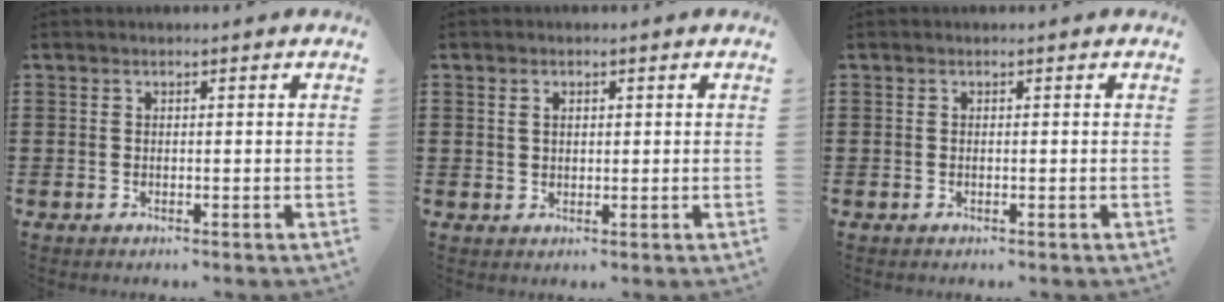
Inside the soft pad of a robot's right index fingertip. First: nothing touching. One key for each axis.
{"total": 1.4, "fx": 0.5, "fy": 0.8, "fz": 1.0, "tx": -0.022, "ty": 0.003, "tz": 0.010}
{"total": 0.0}